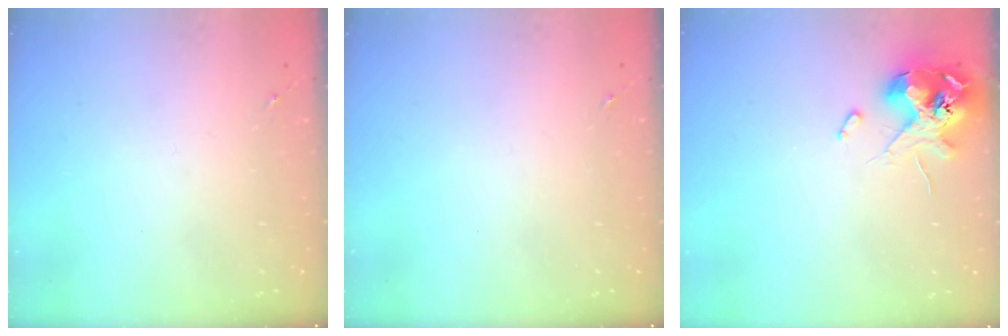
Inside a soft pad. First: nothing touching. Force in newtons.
{"total": 0.0}
{"total": 12.4, "press": 12.3, "slide": 1.8}